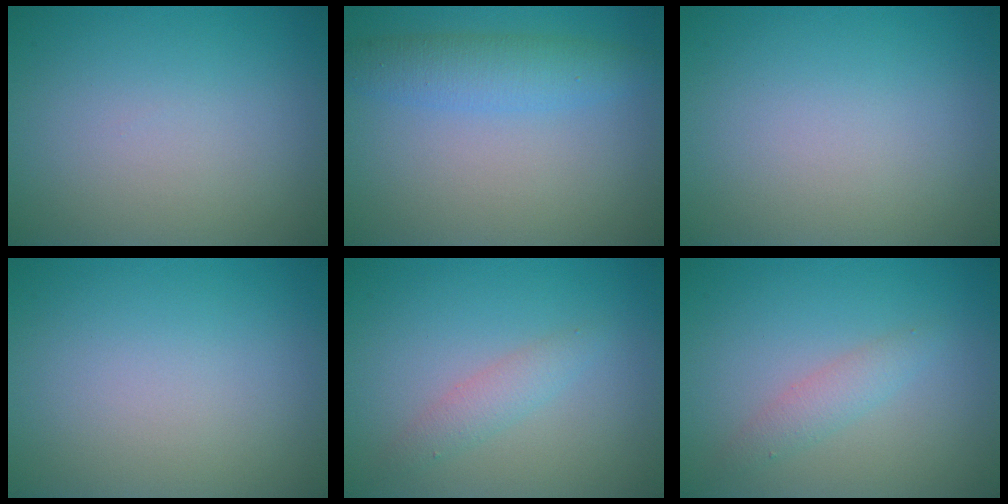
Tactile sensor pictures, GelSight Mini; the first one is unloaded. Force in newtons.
{"total": 3.6, "press": 3.6, "slide": 0.1}
{"total": 0.0}
{"total": 0.0}
{"total": 1.8, "press": 1.8, "slide": 0.1}
{"total": 1.8, "press": 1.8, "slide": 0.1}